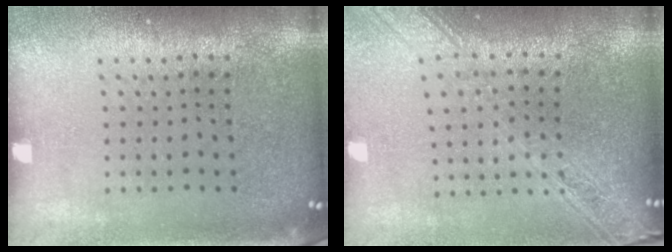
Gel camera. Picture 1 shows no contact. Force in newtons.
{"total": 2.1, "press": 1.8, "slide": 1.1}